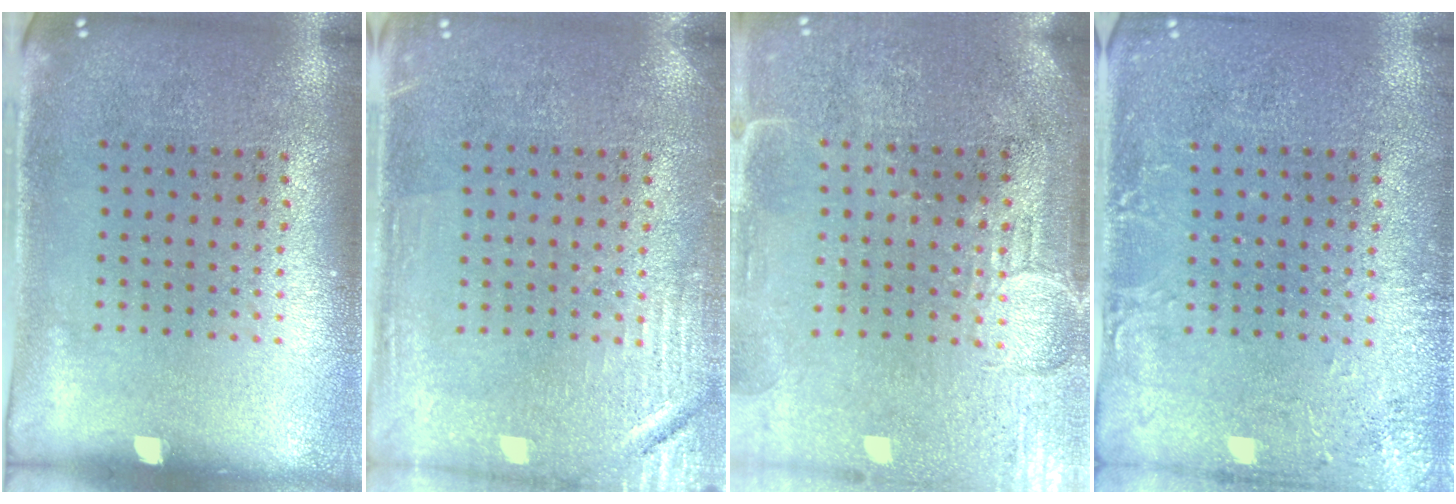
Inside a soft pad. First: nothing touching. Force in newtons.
{"total": 2.9, "press": 2.9, "slide": 0.3}
{"total": 3.9, "press": 3.4, "slide": 1.8}
{"total": 2.2, "press": 2.2, "slide": 0.3}